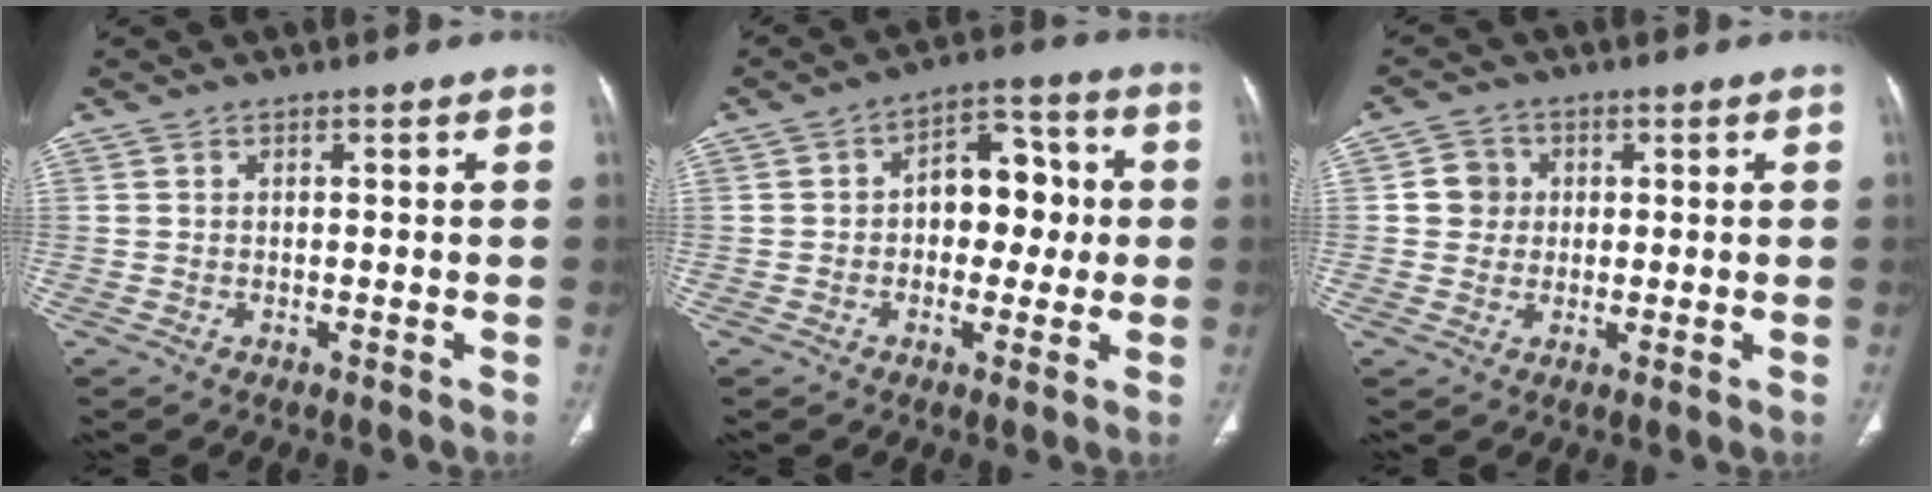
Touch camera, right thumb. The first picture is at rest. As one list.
[{"total": 10.4, "force": [0.2, 7.1, 7.7], "torque": [-0.067, 0.029, -0.003]}, {"total": 4.3, "force": [0.6, 4.1, 1.1], "torque": [0.006, 0.005, 0.005]}]